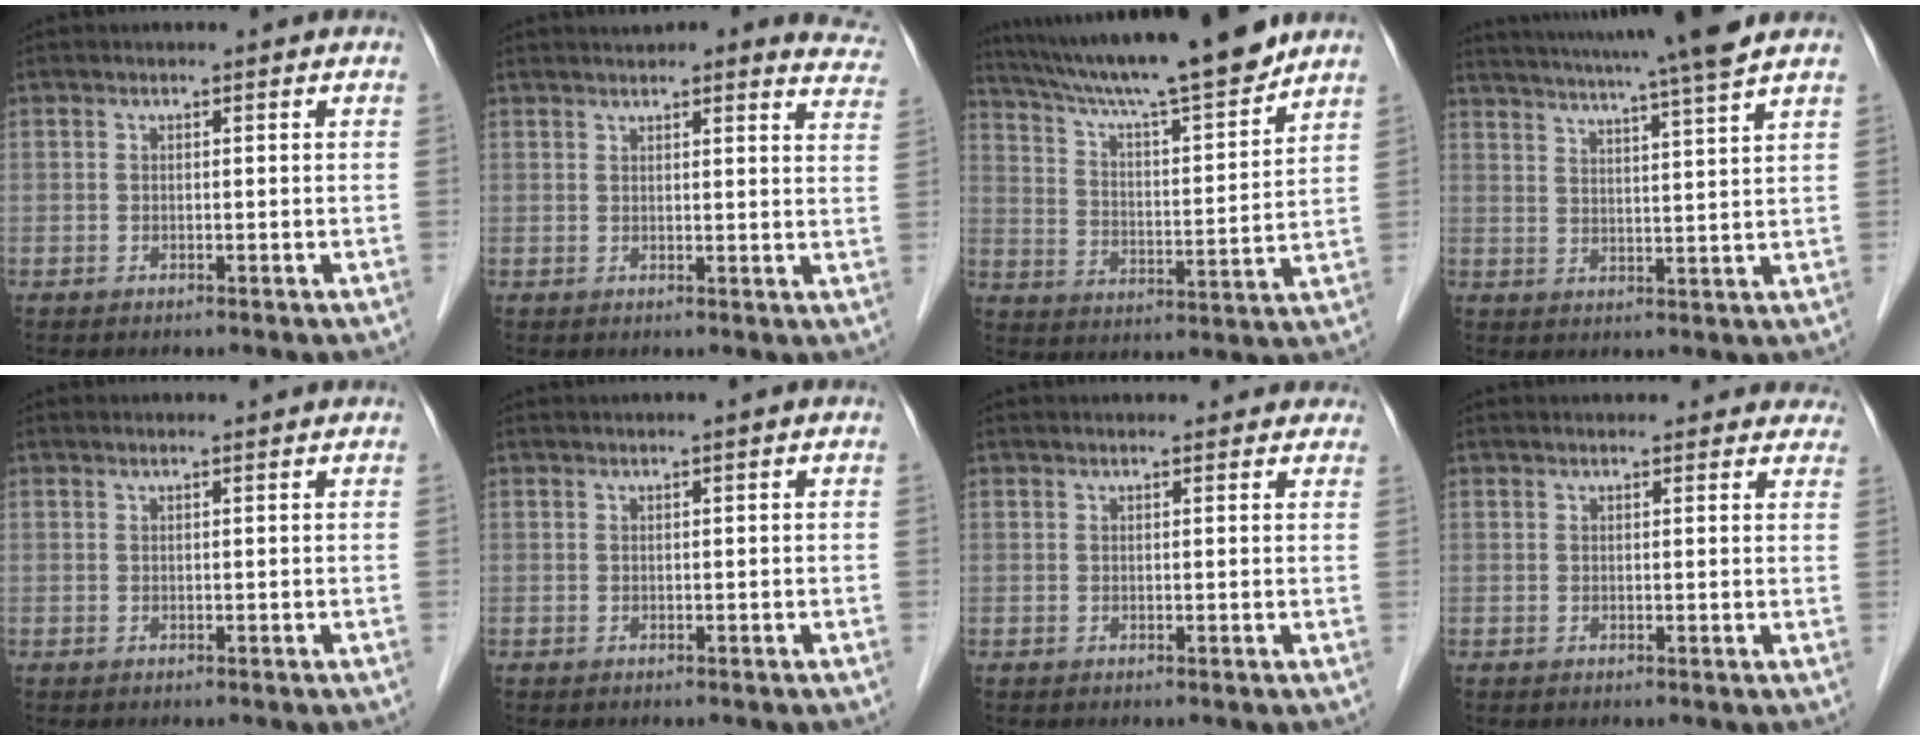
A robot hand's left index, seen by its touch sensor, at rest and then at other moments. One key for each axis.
{"total": 10.3, "fx": 9.8, "fy": 2.2, "fz": 2.0, "tx": 0.013, "ty": -0.008, "tz": 0.078}
{"total": 17.4, "fx": 15.2, "fy": -0.2, "fz": 8.4, "tx": -0.143, "ty": 0.005, "tz": 0.244}
{"total": 15.2, "fx": 13.4, "fy": -1.9, "fz": 6.9, "tx": -0.123, "ty": -0.014, "tz": 0.183}
{"total": 1.5, "fx": 1.5, "fy": -0.3, "fz": 0.3, "tx": -0.015, "ty": 0.003, "tz": 0.022}
{"total": 0.6, "fx": 0.4, "fy": -0.2, "fz": 0.4, "tx": -0.017, "ty": 0.000, "tz": 0.016}
{"total": 8.0, "fx": 7.3, "fy": 1.8, "fz": 2.8, "tx": -0.026, "ty": 0.019, "tz": 0.075}
{"total": 11.8, "fx": 10.9, "fy": 2.8, "fz": 3.5, "tx": -0.016, "ty": 0.018, "tz": 0.111}